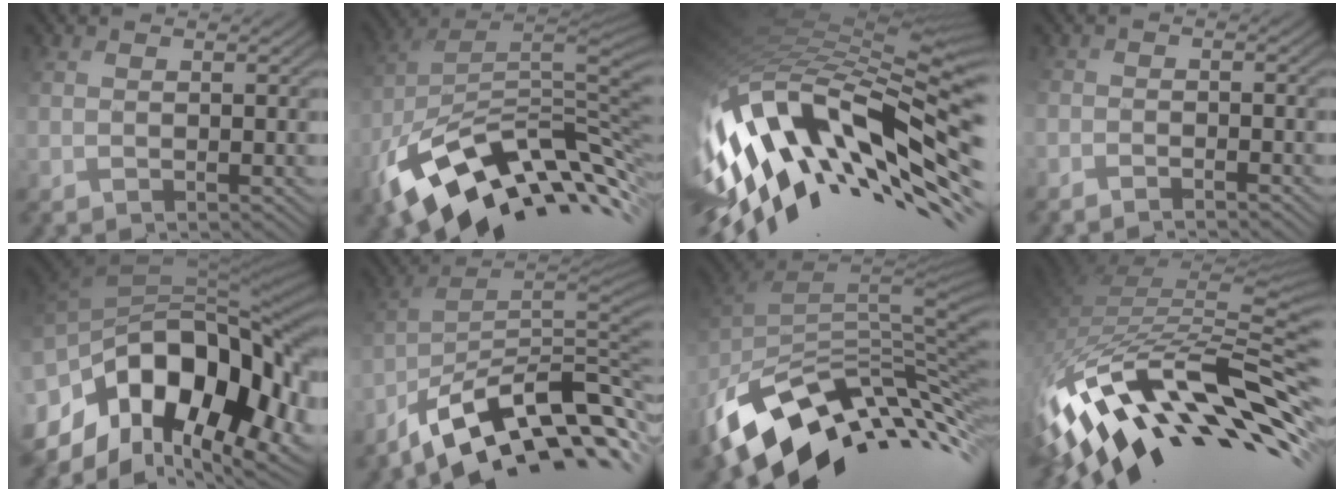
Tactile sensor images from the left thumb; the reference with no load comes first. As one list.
[{"total": 14.2, "force": [-6.6, 6.9, 10.5], "torque": [-0.209, -0.009, -0.115]}, {"total": 16.4, "force": [-6.4, 6.0, 13.9], "torque": [-0.274, -0.004, -0.111]}, {"total": 2.6, "force": [-2.6, 0.1, 0.2], "torque": [0.001, 0.000, -0.050]}, {"total": 18.5, "force": [-5.1, 10.1, 14.6], "torque": [-0.280, -0.007, -0.079]}, {"total": 13.4, "force": [-8.8, 4.5, 9.1], "torque": [-0.184, 0.000, -0.142]}, {"total": 13.3, "force": [-7.2, 6.2, 9.3], "torque": [-0.205, -0.008, -0.124]}, {"total": 14.5, "force": [-8.1, 5.2, 10.9], "torque": [-0.230, 0.001, -0.146]}]